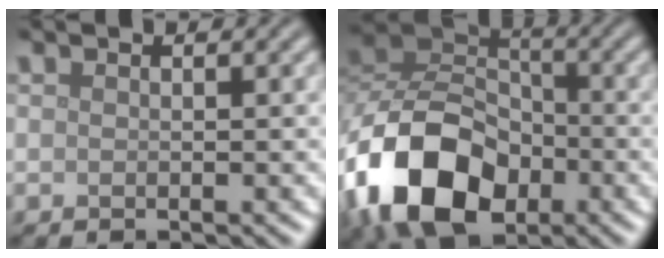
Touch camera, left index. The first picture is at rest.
{"total": 12.9, "force": [-5.8, 8.5, 7.8], "torque": [-0.166, -0.012, -0.116]}